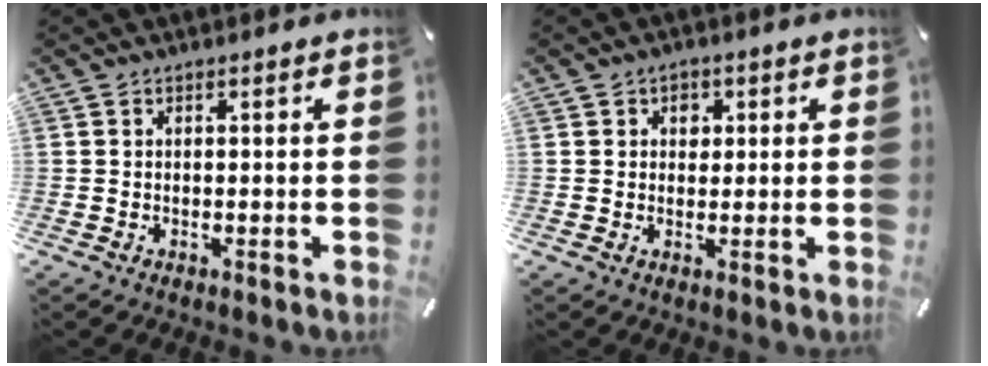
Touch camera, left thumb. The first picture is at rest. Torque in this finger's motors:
{"motor_torque": [0.20, 0.36, 0.16, -0.51, 0.03]}